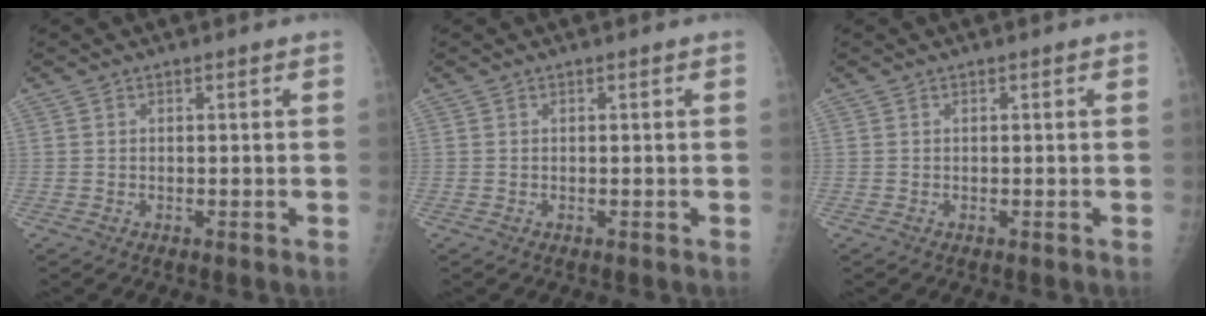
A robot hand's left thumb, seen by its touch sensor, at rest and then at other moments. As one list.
[{"total": 0.0}, {"total": 0.0}]